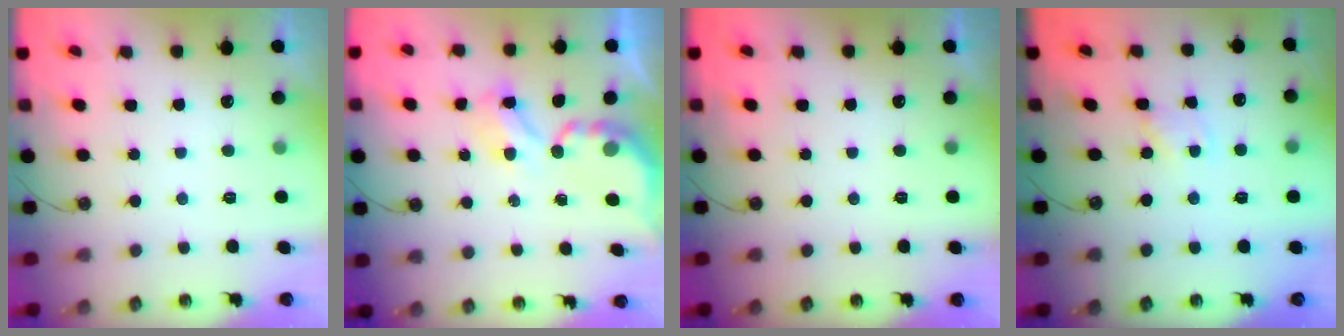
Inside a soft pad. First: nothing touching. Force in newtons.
{"total": 4.0, "press": 4.0, "slide": 0.2}
{"total": 0.0}
{"total": 1.1, "press": 1.0, "slide": 0.1}